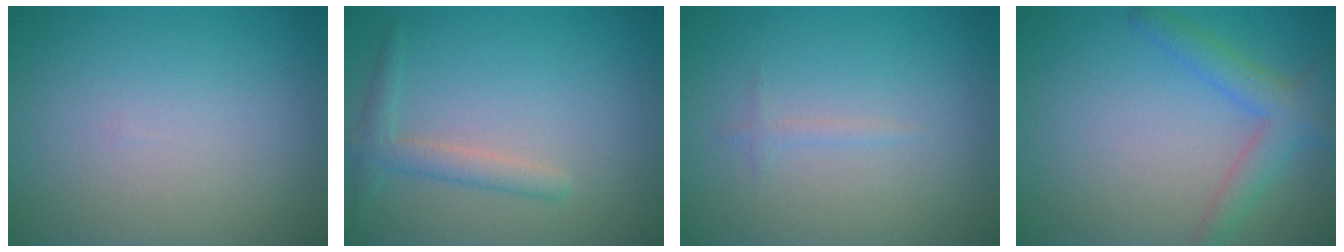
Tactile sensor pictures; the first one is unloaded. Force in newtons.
{"total": 2.1, "press": 2.1, "slide": 0.0}
{"total": 0.7, "press": 0.7, "slide": 0.0}
{"total": 3.3, "press": 3.3, "slide": 0.1}